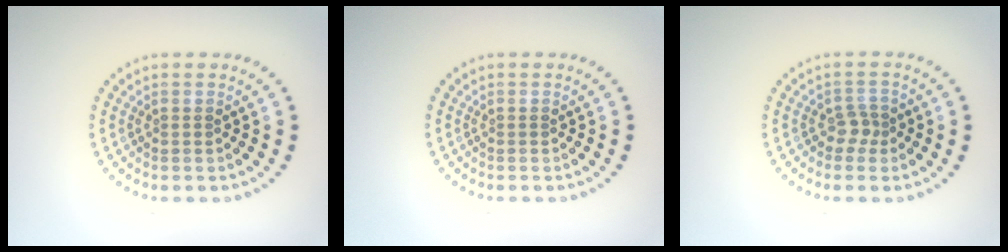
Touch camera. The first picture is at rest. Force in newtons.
{"total": 0.0}
{"total": 1.3, "press": 1.0, "slide": 0.9}